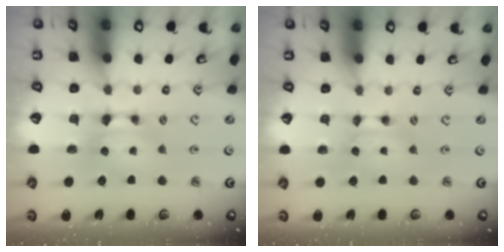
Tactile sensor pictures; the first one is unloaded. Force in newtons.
{"total": 0.0}